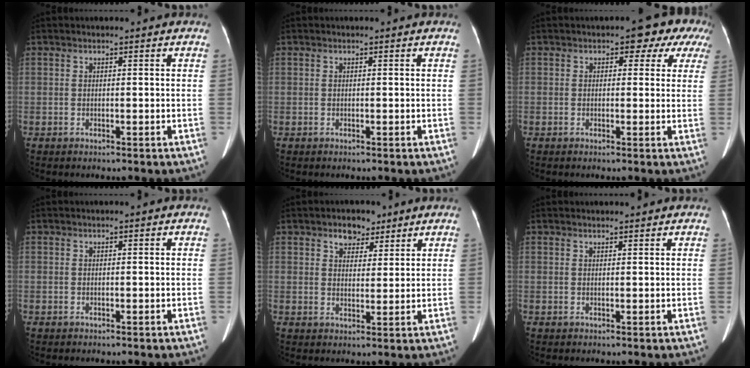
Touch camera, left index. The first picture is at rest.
{"total": 0.0}
{"total": 5.3, "force": [2.7, 3.4, 2.9], "torque": [-0.013, 0.015, 0.016]}
{"total": 0.0}
{"total": 4.3, "force": [3.0, 2.5, 1.7], "torque": [-0.026, 0.009, 0.049]}
{"total": 1.9, "force": [1.8, 0.2, 0.4], "torque": [-0.009, 0.012, 0.028]}